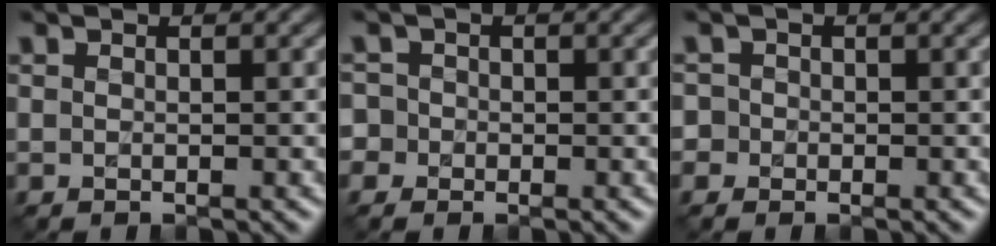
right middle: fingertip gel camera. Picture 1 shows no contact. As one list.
[{"total": 2.2, "force": [-0.7, 2.0, 0.2], "torque": [0.012, 0.007, -0.027]}, {"total": 1.3, "force": [-0.3, 1.2, -0.1], "torque": [0.017, -0.002, -0.009]}]